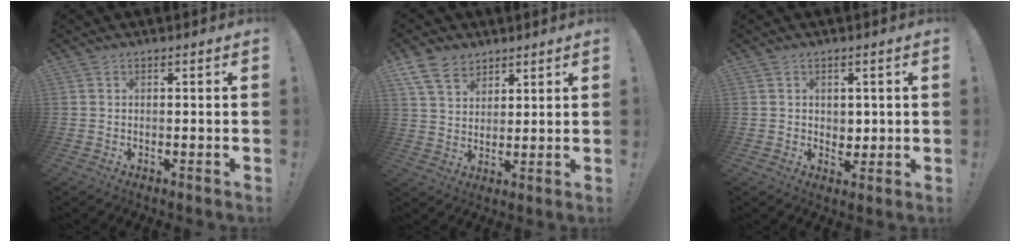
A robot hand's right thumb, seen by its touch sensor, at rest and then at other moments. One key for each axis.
{"total": 9.3, "fx": 6.2, "fy": 6.1, "fz": 3.4, "tx": -0.067, "ty": -0.030, "tz": 0.124}
{"total": 3.5, "fx": 1.5, "fy": 3.1, "fz": 0.5, "tx": 0.015, "ty": -0.014, "tz": 0.023}